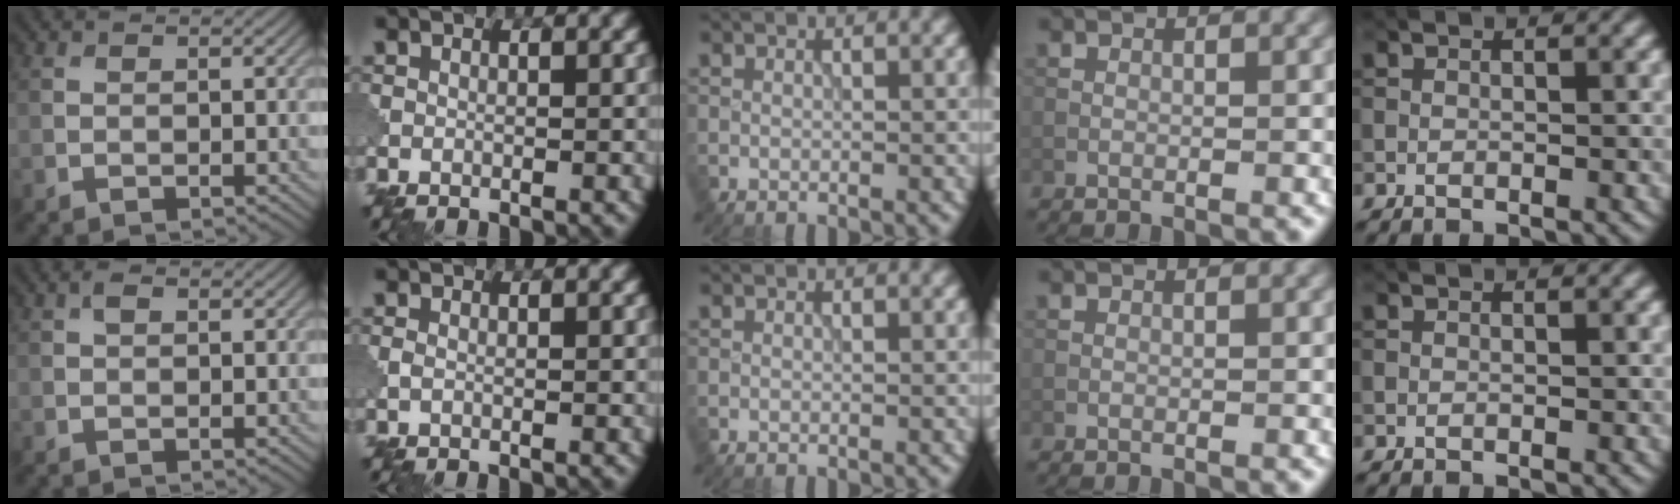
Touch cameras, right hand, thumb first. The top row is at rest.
{"thumb": {"total": 0.9, "force": [0.4, 0.5, 0.7], "torque": [-0.014, 0.002, 0.006]}, "index": {"total": 0.7, "force": [-0.1, 0.2, 0.6], "torque": [-0.017, 0.000, -0.004]}}